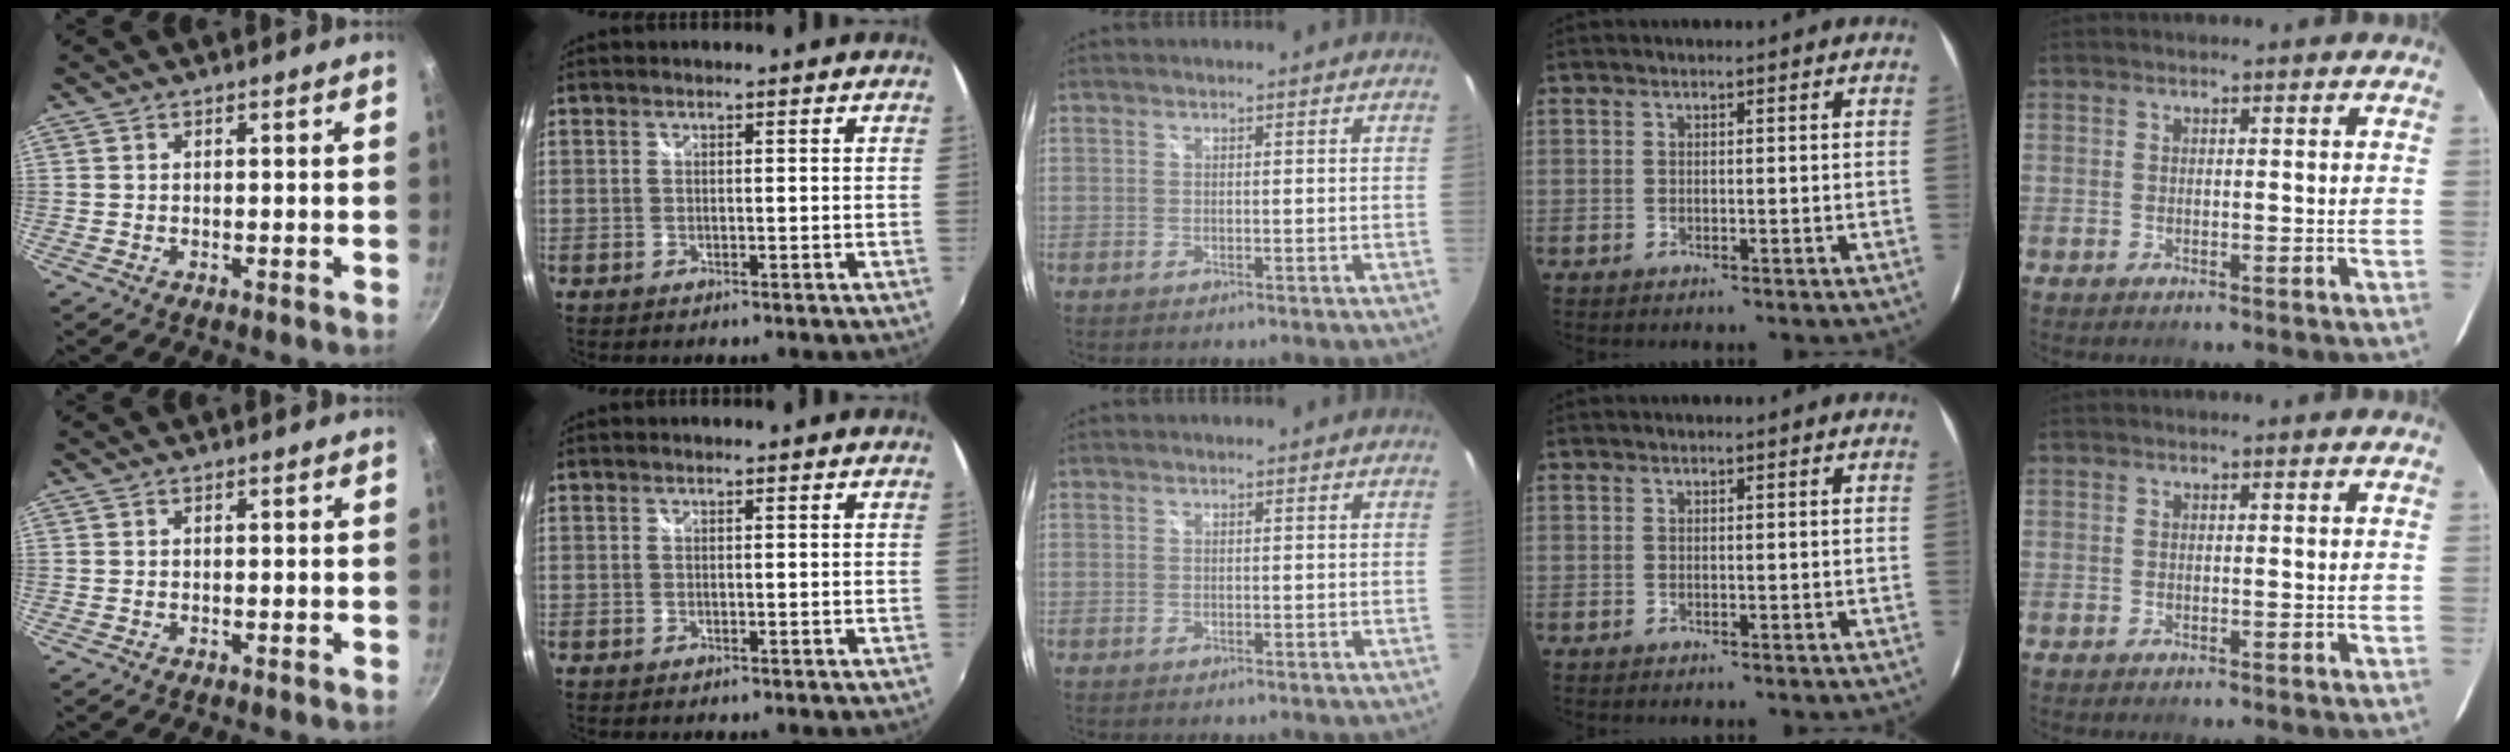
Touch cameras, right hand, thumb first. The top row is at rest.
{}